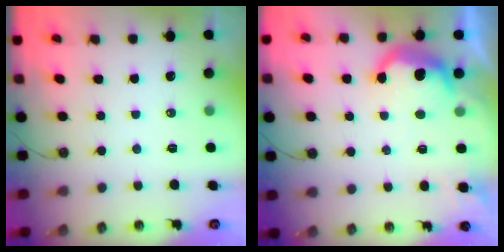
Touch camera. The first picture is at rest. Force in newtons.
{"total": 10.1, "press": 10.1, "slide": 0.5}